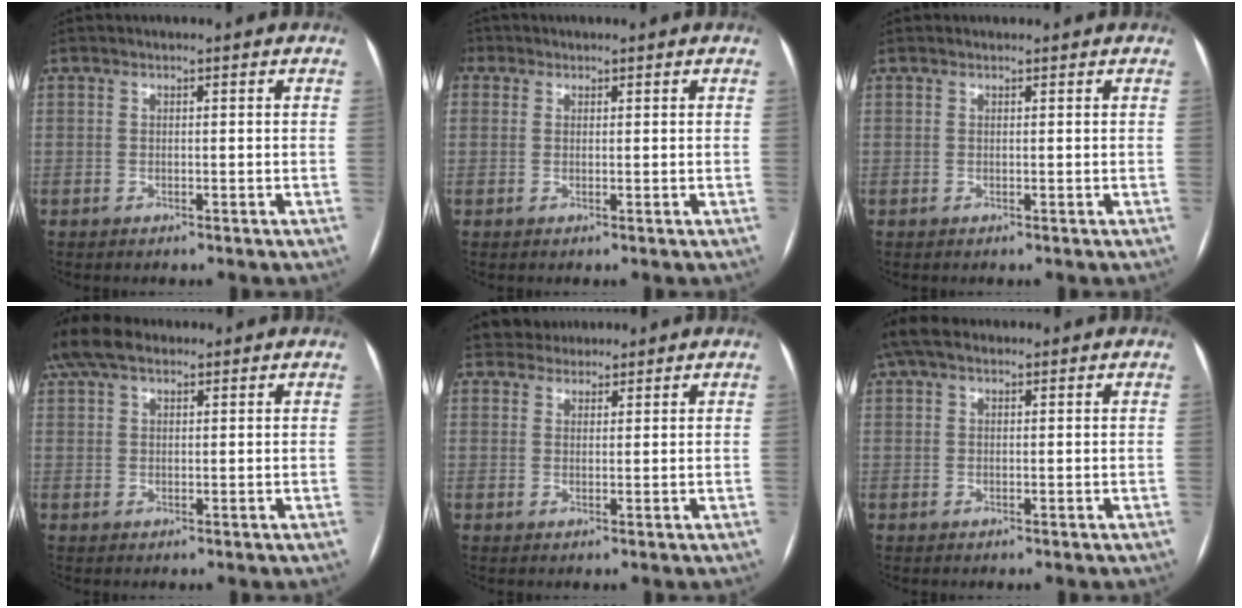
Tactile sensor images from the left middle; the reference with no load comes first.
{"total": 3.7, "force": [1.7, 3.1, 1.3], "torque": [-0.039, 0.017, 0.034]}
{"total": 0.6, "force": [0.5, 0.2, 0.0], "torque": [-0.005, 0.008, 0.010]}
{"total": 6.8, "force": [5.1, 2.8, 3.5], "torque": [-0.083, 0.039, 0.100]}
{"total": 3.6, "force": [3.2, 1.8, 0.0], "torque": [0.003, 0.020, 0.050]}
{"total": 4.8, "force": [3.3, 2.2, 2.6], "torque": [-0.061, 0.040, 0.065]}